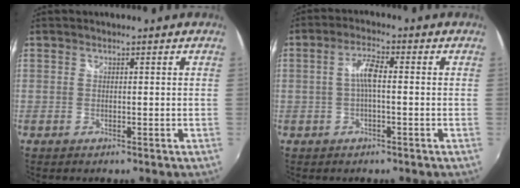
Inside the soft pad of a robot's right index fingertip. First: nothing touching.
{"total": 4.0, "force": [-0.3, 0.9, 3.9], "torque": [-0.077, 0.010, -0.005]}